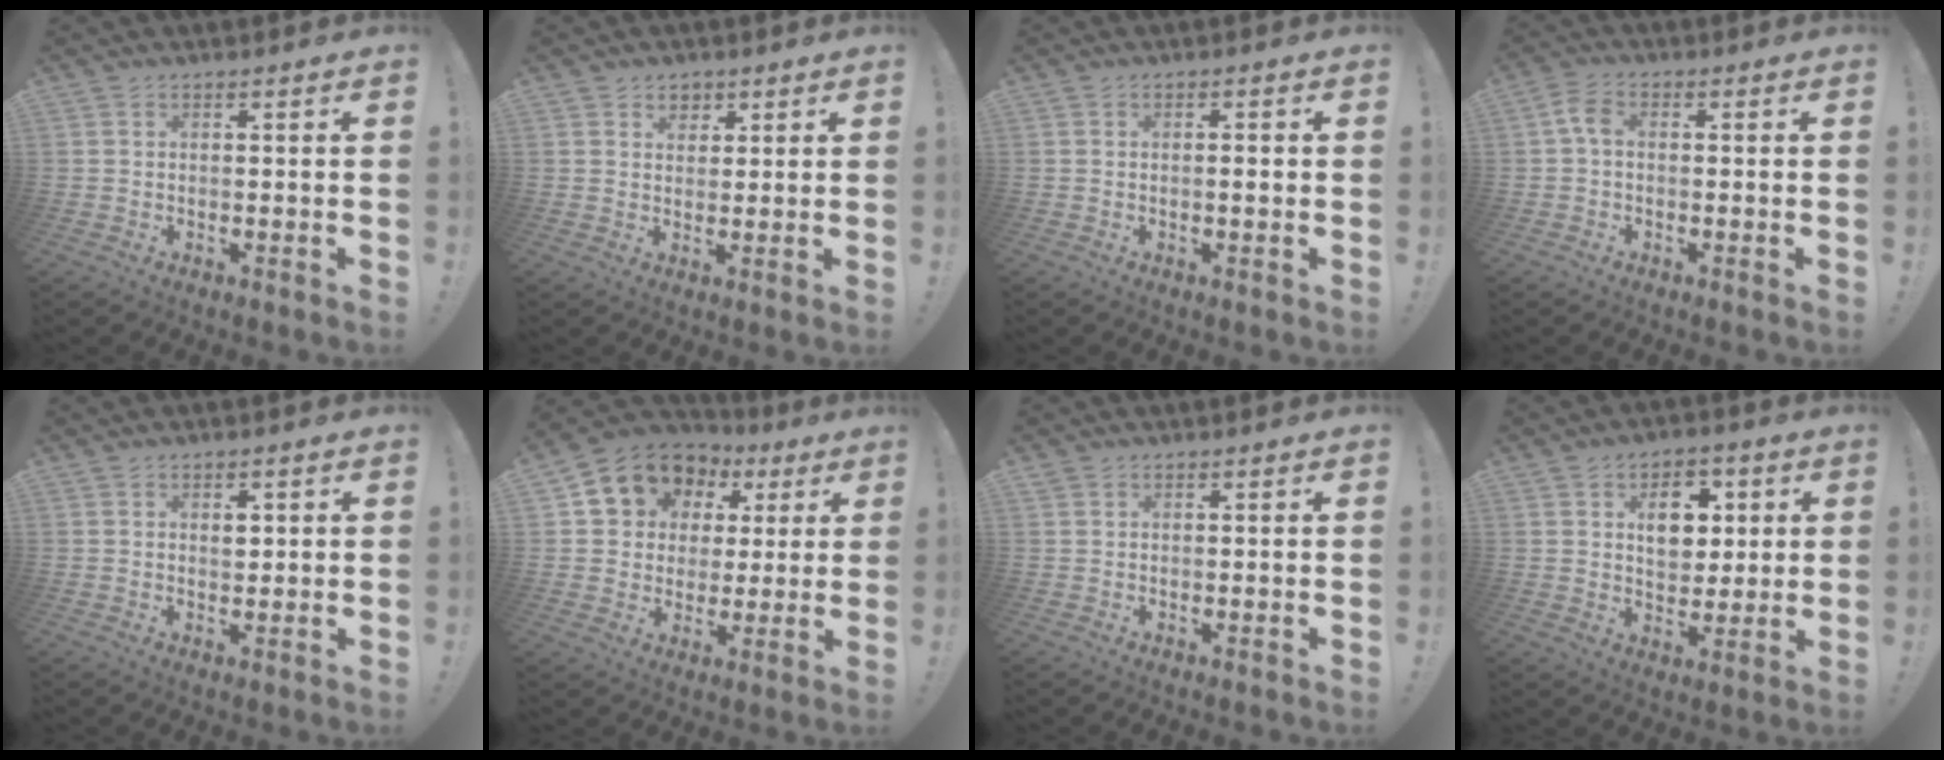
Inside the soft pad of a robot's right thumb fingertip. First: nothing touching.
{"total": 3.7, "force": [2.0, 3.0, 0.9], "torque": [0.000, -0.011, 0.033]}
{"total": 1.5, "force": [-0.4, 0.2, 1.5], "torque": [-0.018, 0.000, -0.010]}
{"total": 4.3, "force": [0.3, 2.6, 3.4], "torque": [-0.069, 0.009, 0.006]}
{"total": 2.4, "force": [0.9, 1.7, 1.3], "torque": [-0.007, -0.005, 0.010]}
{"total": 12.1, "force": [5.6, 10.0, 4.1], "torque": [-0.069, -0.030, 0.116]}
{"total": 0.8, "force": [0.6, 0.5, 0.1], "torque": [0.003, -0.002, 0.011]}
{"total": 10.4, "force": [3.6, 7.7, 6.1], "torque": [-0.080, -0.004, 0.066]}